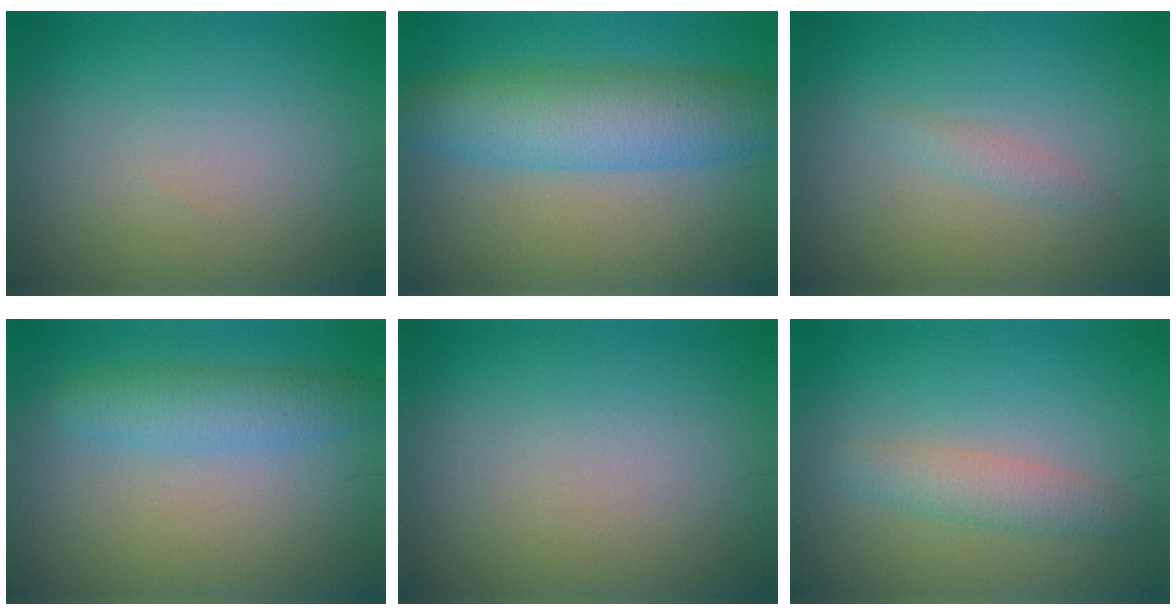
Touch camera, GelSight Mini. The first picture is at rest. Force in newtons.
{"total": 6.8, "press": 6.8, "slide": 0.1}
{"total": 1.0, "press": 1.0, "slide": 0.0}
{"total": 3.4, "press": 3.4, "slide": 0.1}
{"total": 0.0}
{"total": 2.5, "press": 2.5, "slide": 0.1}